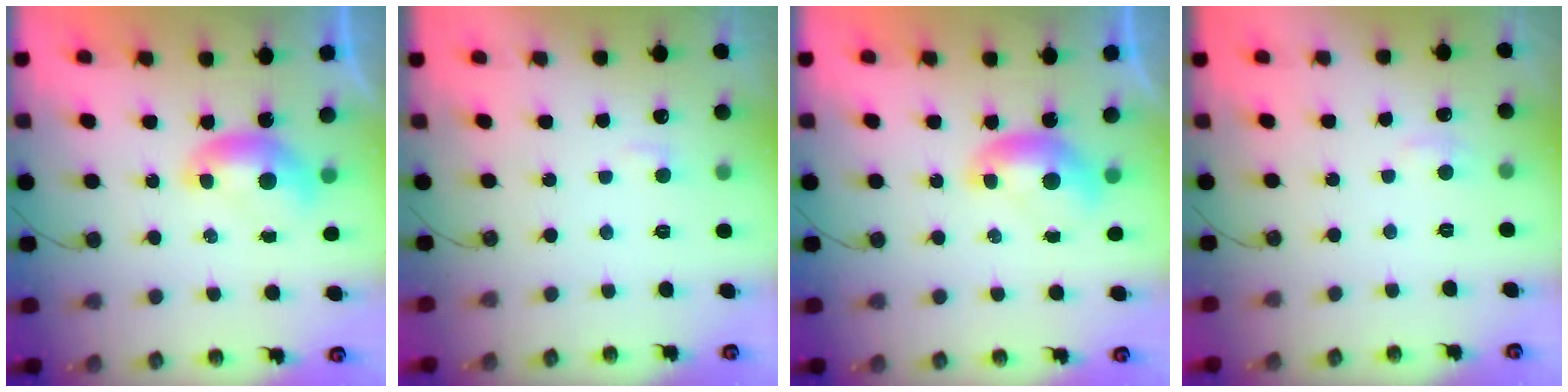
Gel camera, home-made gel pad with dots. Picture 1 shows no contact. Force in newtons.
{"total": 2.5, "press": 2.4, "slide": 0.5}
{"total": 0.0}
{"total": 2.1, "press": 2.0, "slide": 0.6}